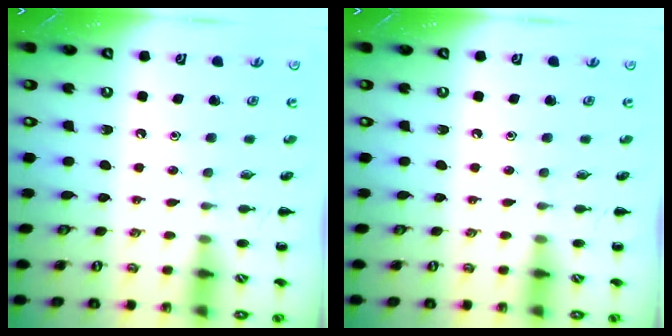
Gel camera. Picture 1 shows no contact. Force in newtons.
{"total": 0.0}